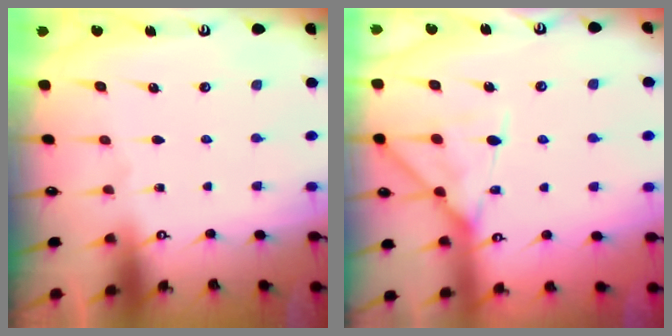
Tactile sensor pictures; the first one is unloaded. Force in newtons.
{"total": 13.5, "press": 13.5, "slide": 1.2}